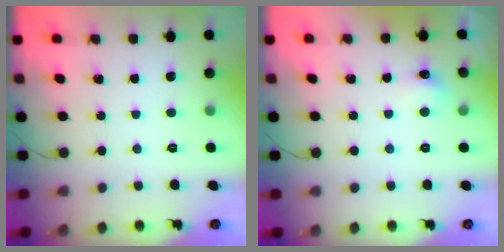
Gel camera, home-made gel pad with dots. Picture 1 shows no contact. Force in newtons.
{"total": 4.9, "press": 4.8, "slide": 0.9}